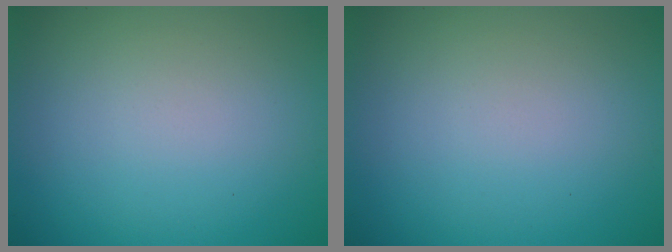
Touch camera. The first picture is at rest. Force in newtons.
{"total": 0.0}